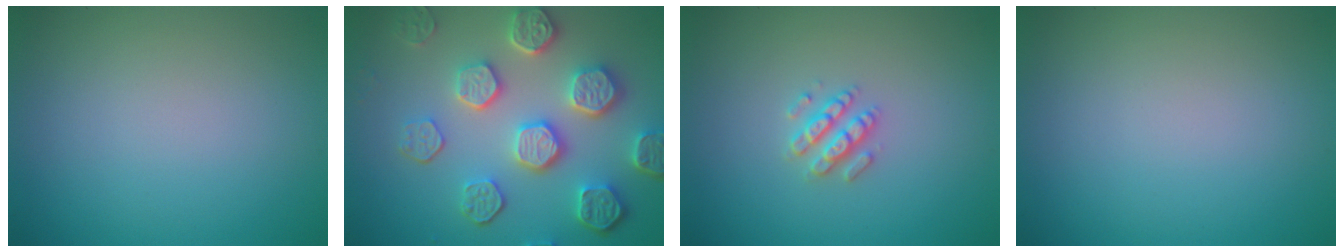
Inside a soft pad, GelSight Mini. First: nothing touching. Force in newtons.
{"total": 6.9, "press": 5.6, "slide": 4.1}
{"total": 2.5, "press": 2.4, "slide": 0.5}
{"total": 0.0}